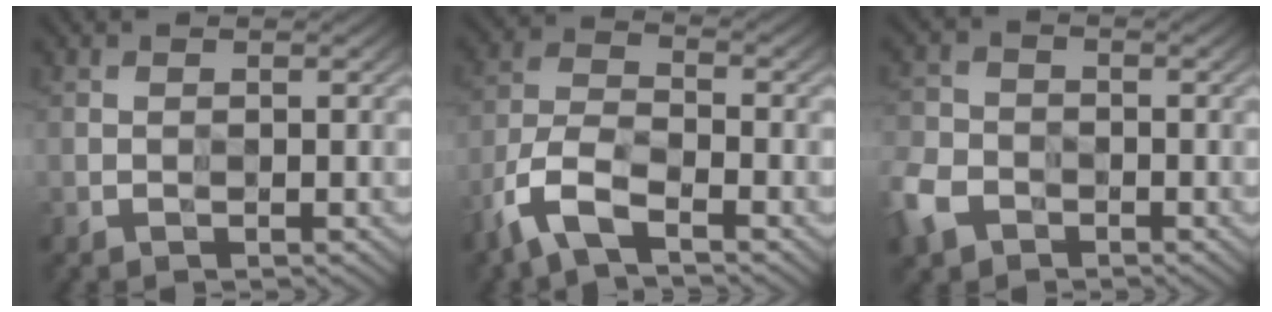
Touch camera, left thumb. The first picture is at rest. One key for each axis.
{"total": 7.5, "fx": -5.6, "fy": 2.5, "fz": 4.3, "tx": -0.094, "ty": -0.004, "tz": -0.123}
{"total": 6.0, "fx": -3.9, "fy": 4.2, "fz": 1.8, "tx": -0.053, "ty": -0.011, "tz": -0.089}